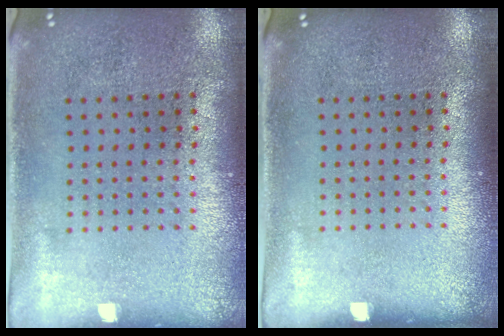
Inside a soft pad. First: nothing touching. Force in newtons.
{"total": 0.0}